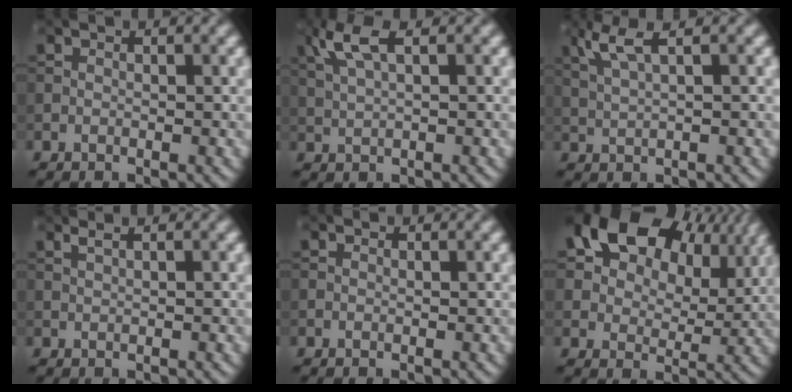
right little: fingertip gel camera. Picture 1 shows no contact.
{"total": 3.5, "force": [1.7, 1.0, 2.9], "torque": [-0.069, 0.008, 0.035]}
{"total": 3.2, "force": [1.6, 0.6, 2.6], "torque": [-0.054, 0.006, 0.038]}
{"total": 1.2, "force": [0.9, 0.4, 0.8], "torque": [-0.010, 0.001, 0.007]}
{"total": 0.0}
{"total": 14.2, "force": [7.8, 8.5, 8.2], "torque": [-0.151, 0.033, 0.118]}